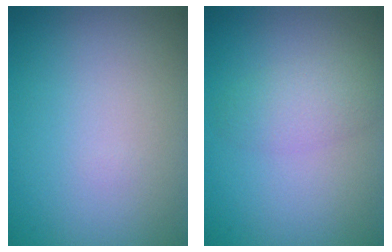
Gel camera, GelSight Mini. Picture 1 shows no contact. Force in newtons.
{"total": 2.4, "press": 2.4, "slide": 0.1}